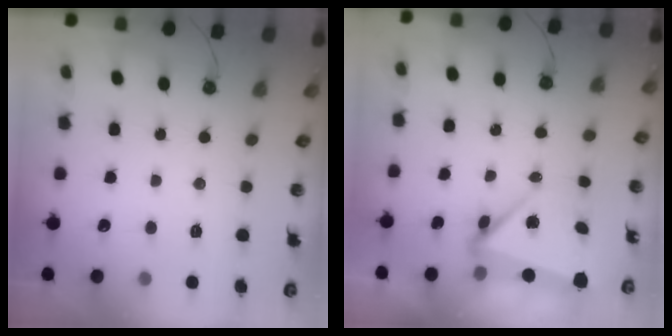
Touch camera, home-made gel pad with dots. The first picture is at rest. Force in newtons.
{"total": 6.6, "press": 5.8, "slide": 3.0}